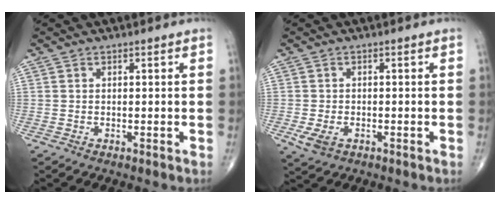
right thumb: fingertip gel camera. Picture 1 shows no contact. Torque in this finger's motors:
{"motor_torque": [0.26, 0.01, -0.11, -0.07, 0.03]}